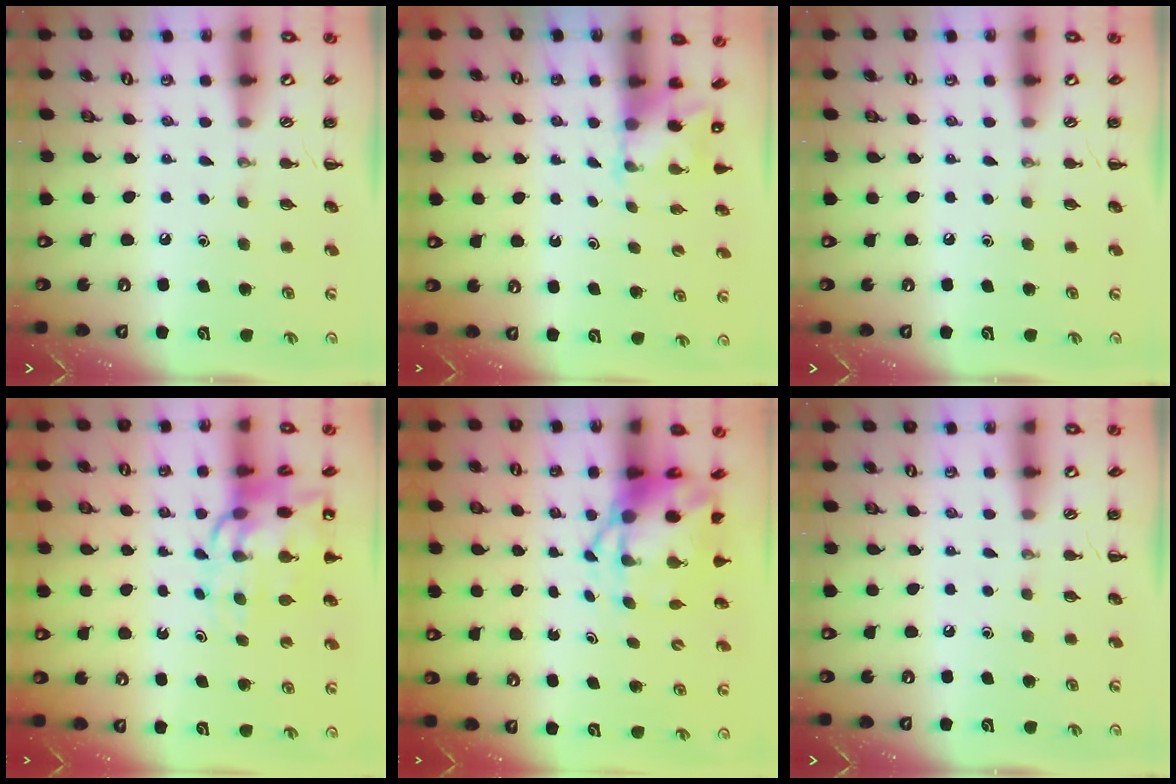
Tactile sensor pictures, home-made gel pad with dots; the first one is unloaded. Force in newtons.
{"total": 2.1, "press": 2.0, "slide": 0.7}
{"total": 0.0}
{"total": 13.0, "press": 12.5, "slide": 3.5}
{"total": 6.0, "press": 5.8, "slide": 1.7}
{"total": 0.0}